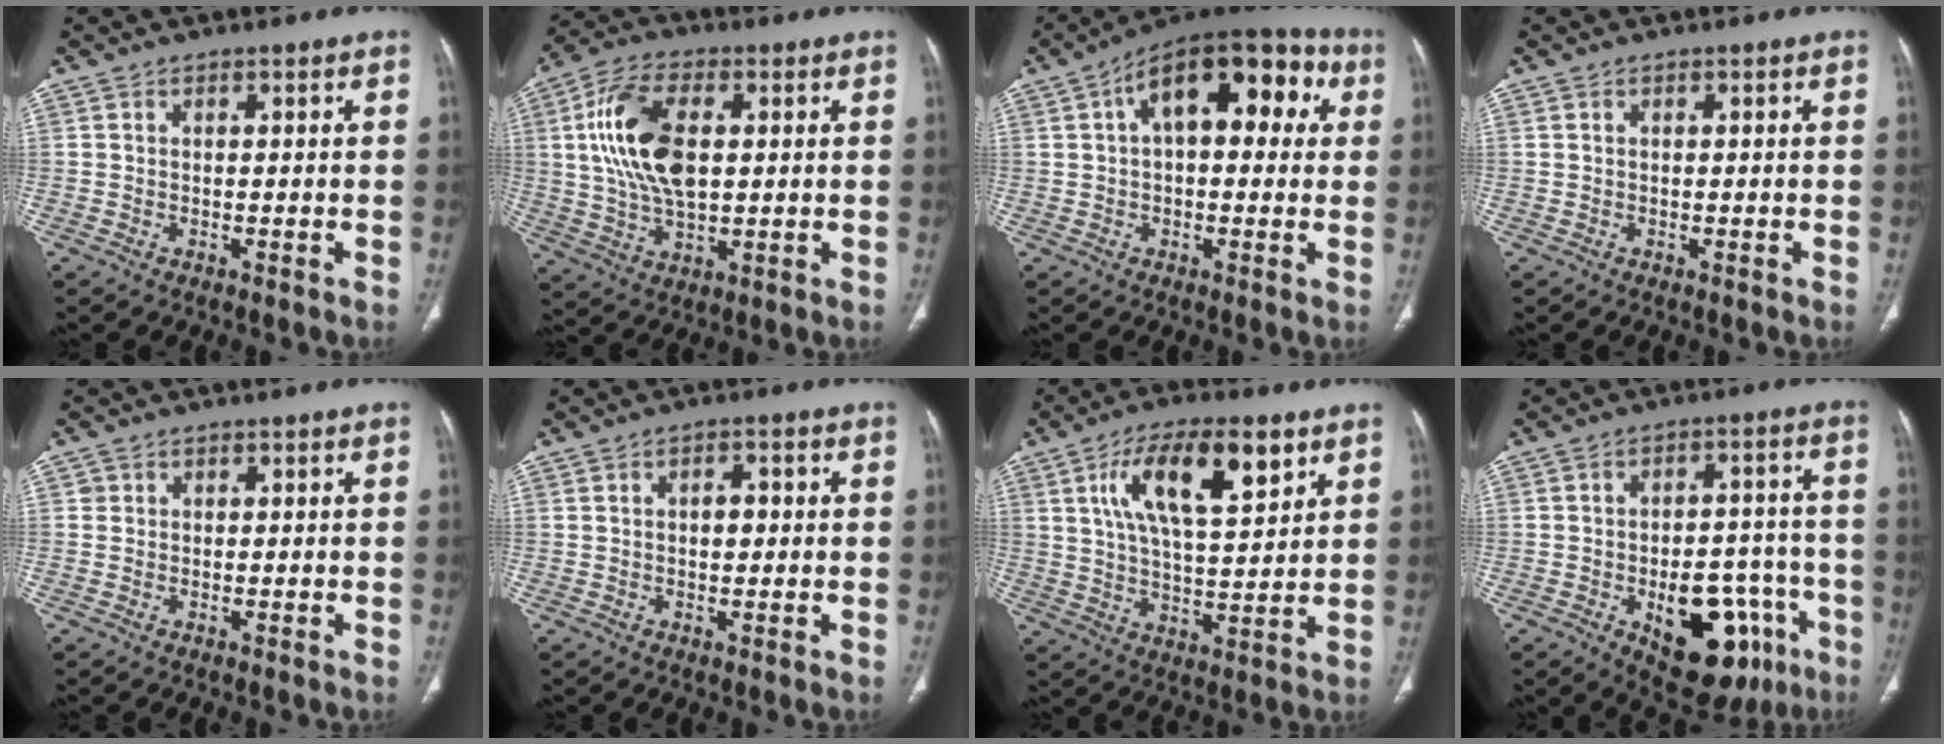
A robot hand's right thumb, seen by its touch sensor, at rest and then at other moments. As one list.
[{"total": 15.7, "force": [2.6, 8.5, 12.9], "torque": [-0.253, 0.006, 0.051]}, {"total": 18.0, "force": [5.1, 9.3, 14.5], "torque": [-0.172, 0.038, 0.066]}, {"total": 0.0}, {"total": 0.8, "force": [0.2, 0.8, 0.1], "torque": [0.006, 0.003, 0.003]}, {"total": 3.0, "force": [0.3, 1.8, 2.4], "torque": [-0.032, 0.007, 0.004]}, {"total": 15.6, "force": [6.9, 6.0, 12.6], "torque": [-0.198, -0.018, 0.120]}, {"total": 18.1, "force": [-7.4, 10.0, 13.1], "torque": [-0.143, 0.037, -0.086]}]